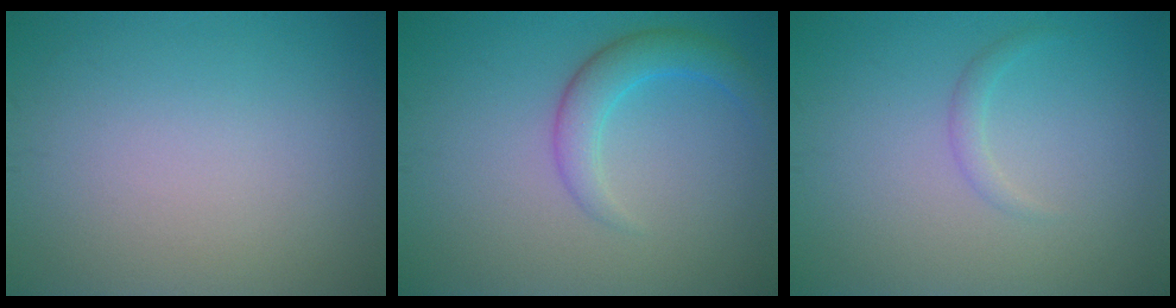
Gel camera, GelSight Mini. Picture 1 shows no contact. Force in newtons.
{"total": 3.2, "press": 3.2, "slide": 0.1}
{"total": 1.0, "press": 1.0, "slide": 0.1}